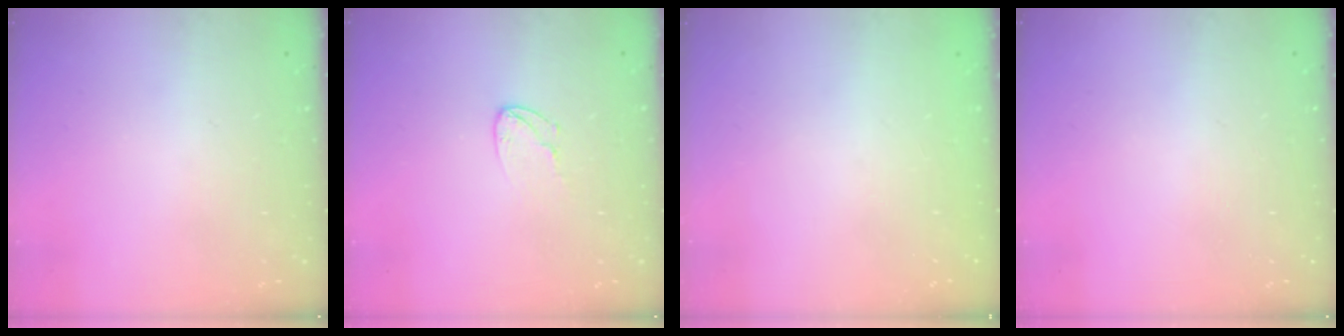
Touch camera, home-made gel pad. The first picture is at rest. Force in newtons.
{"total": 5.6, "press": 5.6, "slide": 0.4}
{"total": 0.0}
{"total": 0.0}